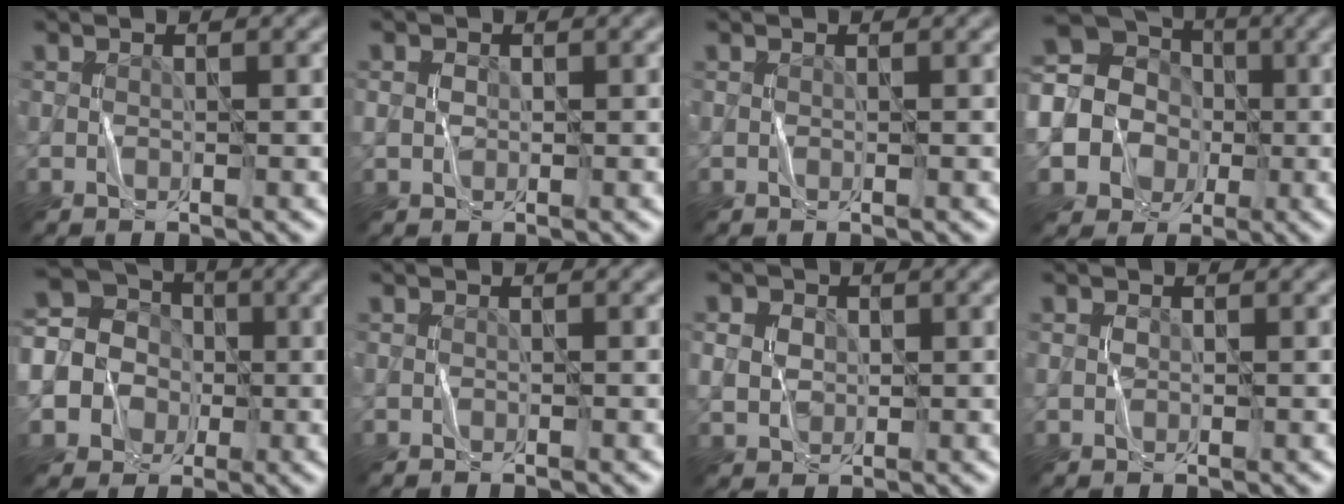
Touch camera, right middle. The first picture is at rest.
{"total": 1.6, "force": [0.4, 1.4, 0.8], "torque": [-0.020, 0.008, -0.001]}
{"total": 0.0}
{"total": 18.2, "force": [-1.2, 17.3, 5.3], "torque": [-0.170, 0.001, -0.065]}
{"total": 14.9, "force": [-1.5, 14.2, 4.3], "torque": [-0.156, 0.007, -0.062]}
{"total": 0.0}
{"total": 5.7, "force": [2.3, 4.5, 2.8], "torque": [-0.069, 0.029, 0.025]}
{"total": 0.6, "force": [0.1, 0.5, 0.2], "torque": [-0.005, 0.002, 0.001]}